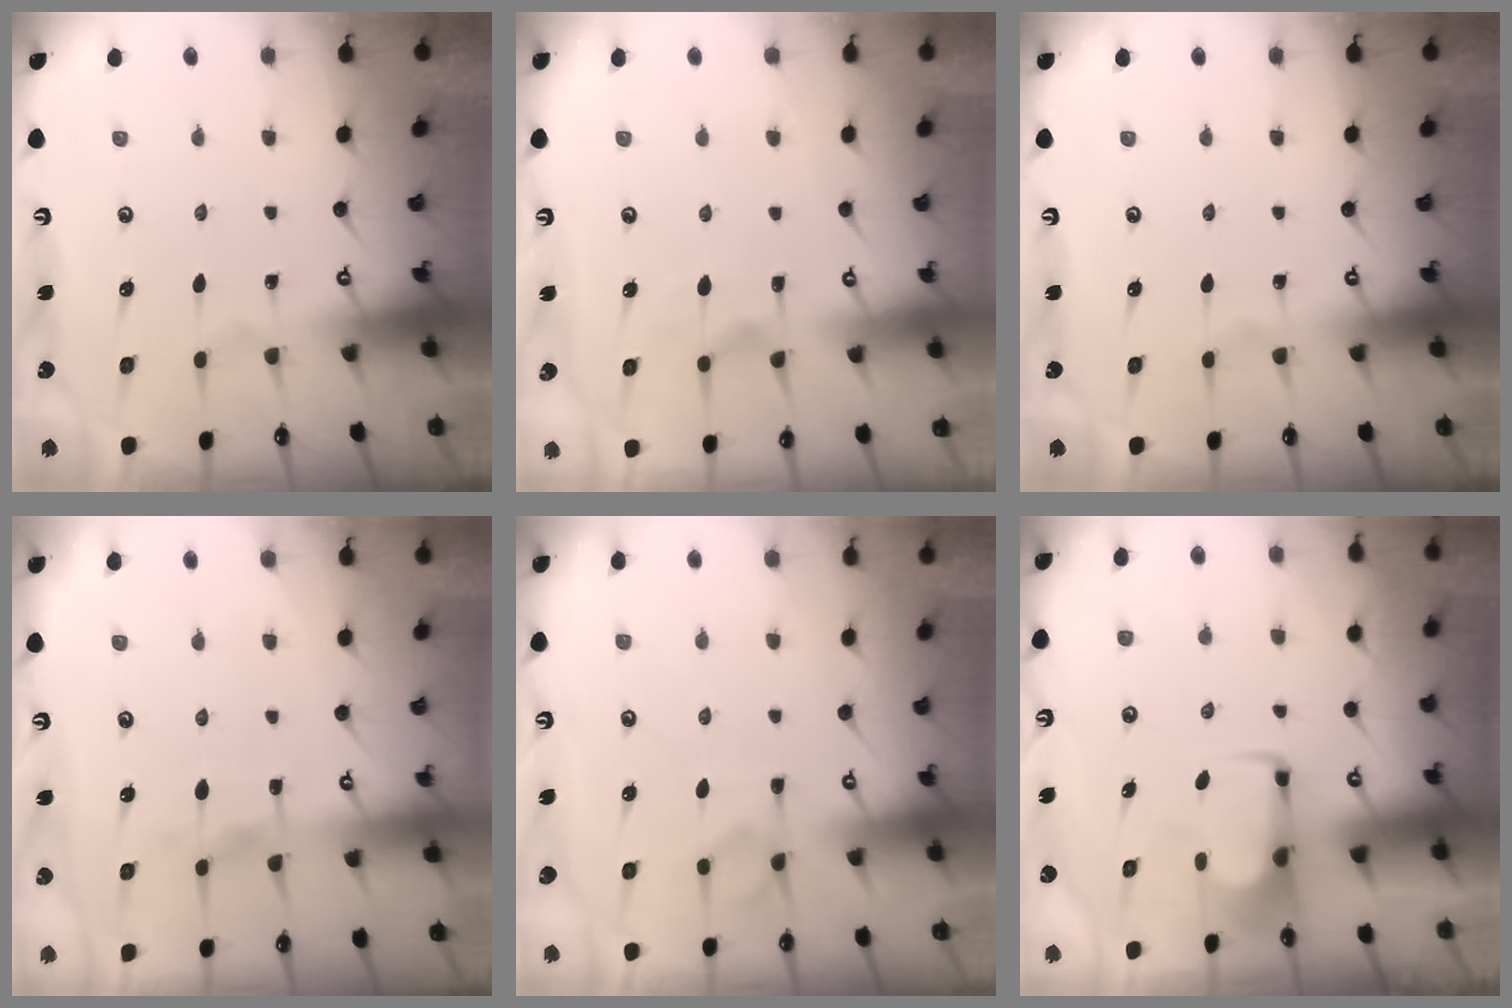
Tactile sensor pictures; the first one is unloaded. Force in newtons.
{"total": 2.5, "press": 2.1, "slide": 1.4}
{"total": 0.0}
{"total": 0.9, "press": 0.6, "slide": 0.7}
{"total": 2.4, "press": 2.1, "slide": 1.2}
{"total": 1.9, "press": 1.9, "slide": 0.4}